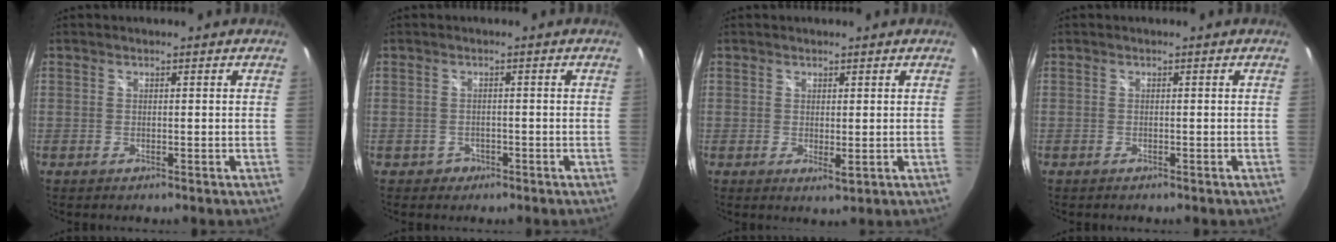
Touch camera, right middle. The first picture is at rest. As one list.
[{"total": 2.0, "force": [-1.0, 1.7, 0.2], "torque": [-0.007, 0.001, -0.013]}, {"total": 1.6, "force": [0.5, 0.8, 1.2], "torque": [-0.021, -0.004, 0.007]}, {"total": 0.5, "force": [-0.5, 0.2, 0.0], "torque": [-0.002, -0.002, -0.009]}]